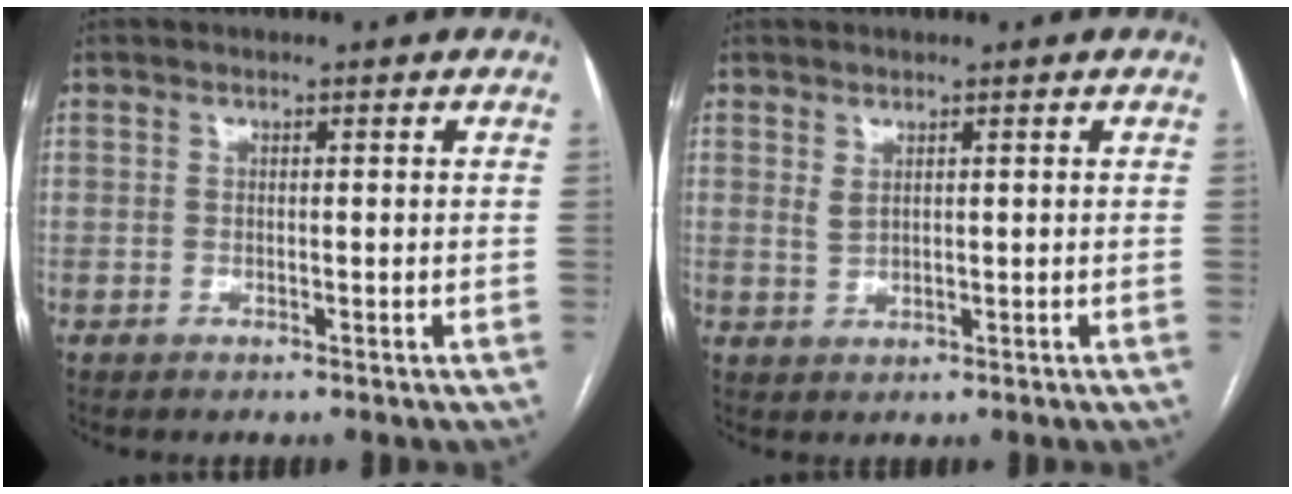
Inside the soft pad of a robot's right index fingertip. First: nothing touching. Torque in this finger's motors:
{"motor_torque": [-0.09, 0.05, 0.00, 0.01]}